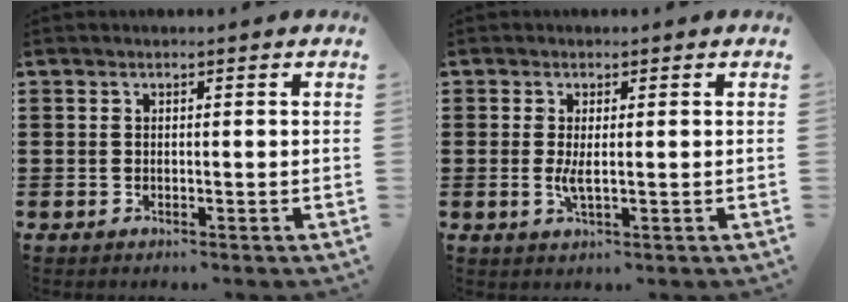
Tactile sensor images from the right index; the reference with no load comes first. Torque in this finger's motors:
{"motor_torque": [-0.50, 1.63, 0.03, 0.01]}